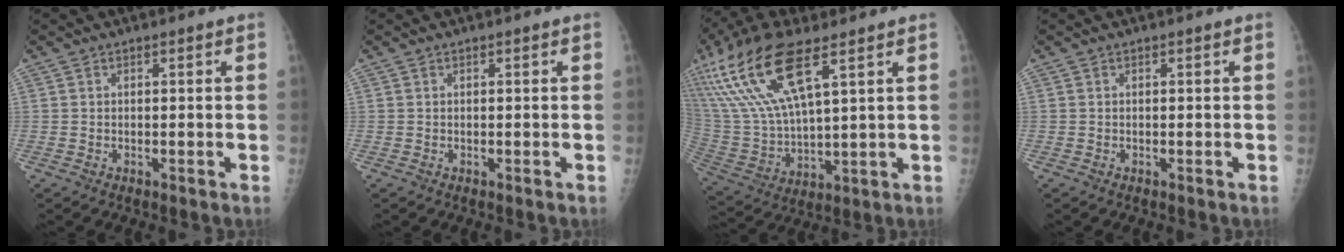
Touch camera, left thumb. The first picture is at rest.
{"total": 0.0}
{"total": 19.5, "force": [10.1, 6.5, 15.3], "torque": [-0.334, -0.023, 0.208]}
{"total": 0.0}